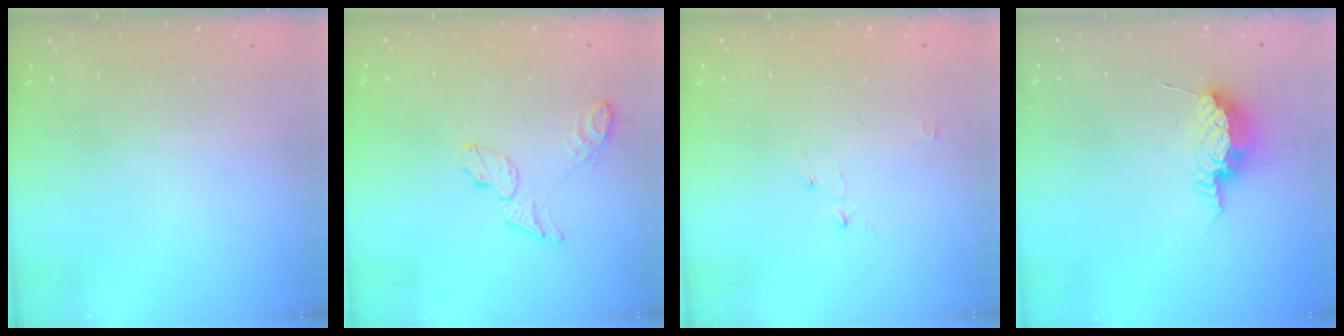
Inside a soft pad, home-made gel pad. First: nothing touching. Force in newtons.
{"total": 7.3, "press": 7.3, "slide": 0.3}
{"total": 2.5, "press": 2.5, "slide": 0.3}
{"total": 15.8, "press": 10.9, "slide": 11.4}